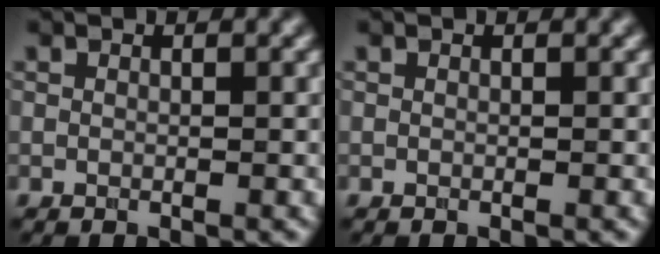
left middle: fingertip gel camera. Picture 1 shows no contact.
{"total": 0.0}